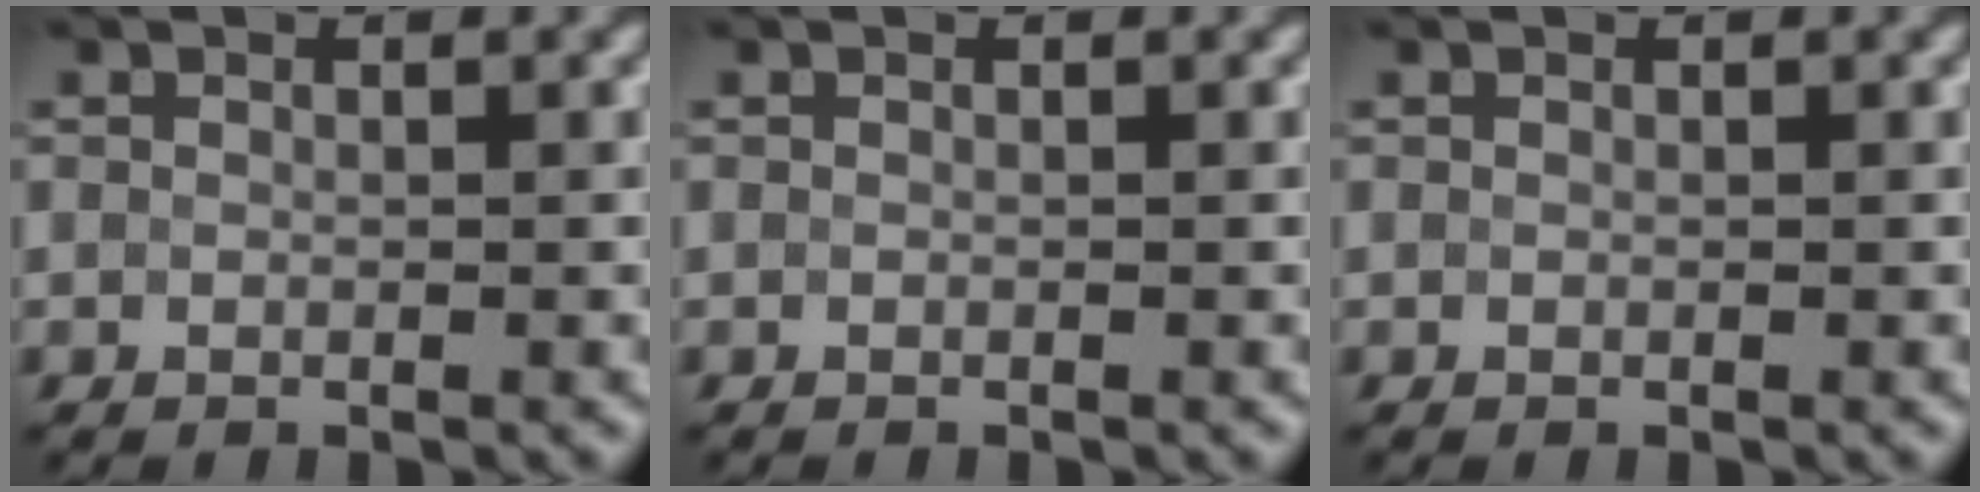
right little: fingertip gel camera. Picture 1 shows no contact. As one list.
[{"total": 0.0}, {"total": 0.0}]